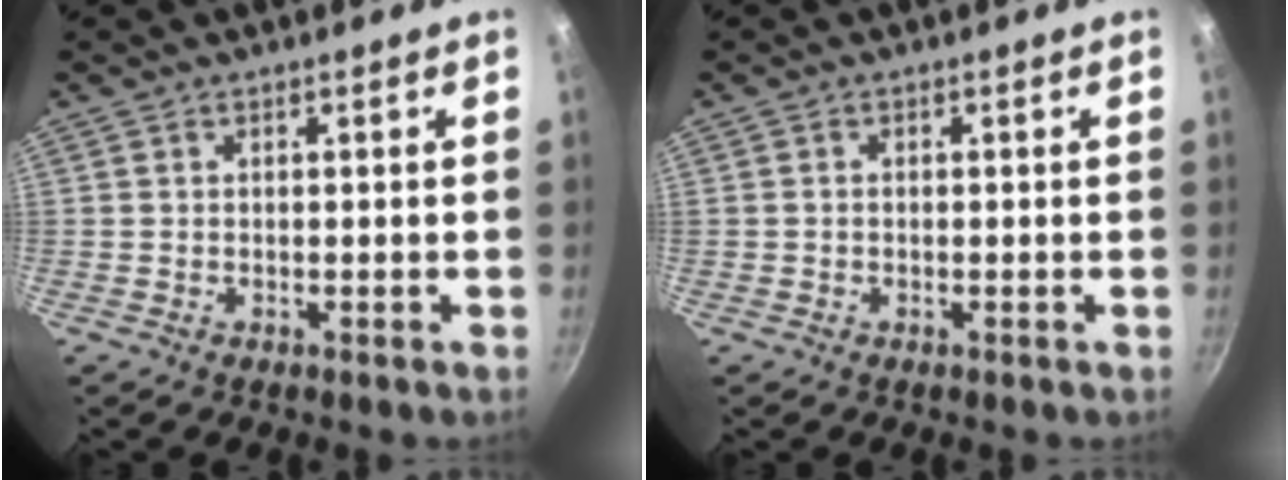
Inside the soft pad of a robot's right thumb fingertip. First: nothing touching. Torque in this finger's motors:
{"motor_torque": [-0.13, -0.72, -0.33, 0.08, -0.03]}